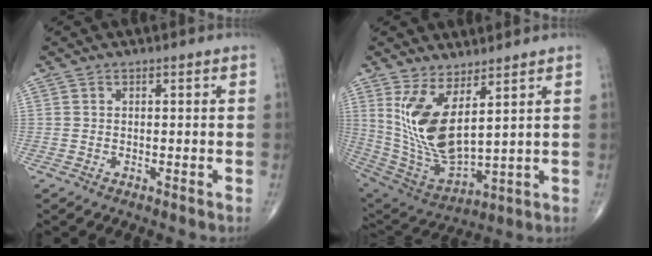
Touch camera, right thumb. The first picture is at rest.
{"total": 14.2, "force": [5.2, 5.5, 12.0], "torque": [-0.237, -0.049, 0.125]}